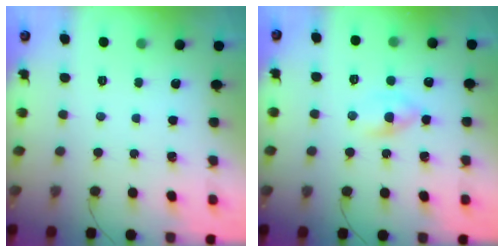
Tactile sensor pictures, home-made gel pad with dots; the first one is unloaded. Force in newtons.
{"total": 2.6, "press": 2.3, "slide": 1.3}